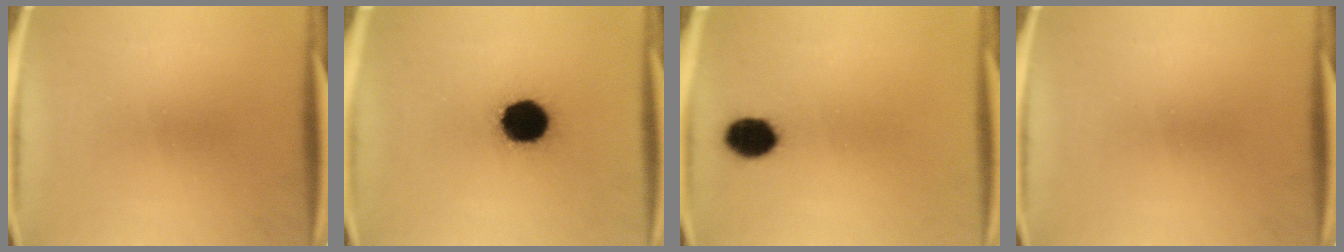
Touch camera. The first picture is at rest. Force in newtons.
{"total": 15.3}
{"total": 7.0}
{"total": 0.0}